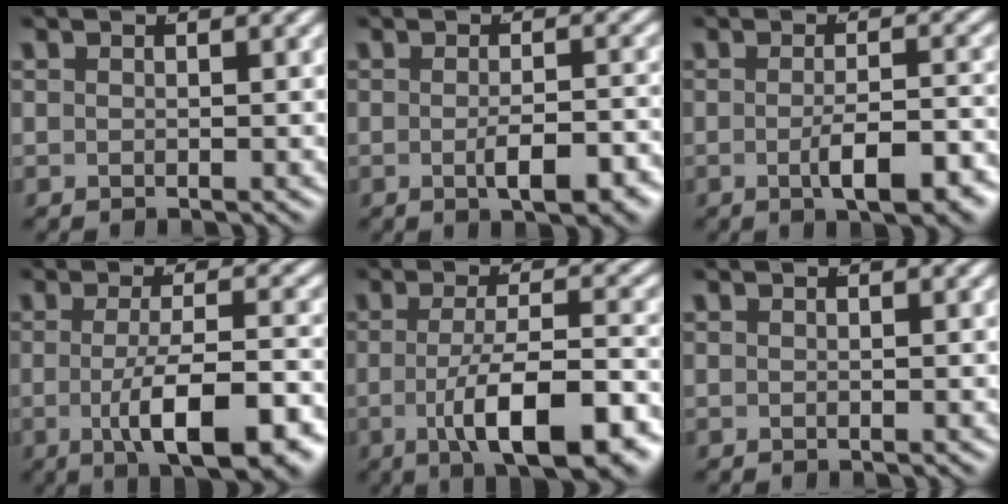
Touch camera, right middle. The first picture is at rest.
{"total": 3.4, "force": [-1.9, 0.7, 2.7], "torque": [-0.034, -0.004, -0.030]}
{"total": 4.3, "force": [-2.5, 0.9, 3.5], "torque": [-0.050, -0.009, -0.035]}
{"total": 7.8, "force": [-2.9, 2.2, 6.9], "torque": [-0.105, -0.021, -0.030]}
{"total": 8.5, "force": [-3.3, 2.7, 7.4], "torque": [-0.110, -0.023, -0.035]}
{"total": 0.0}